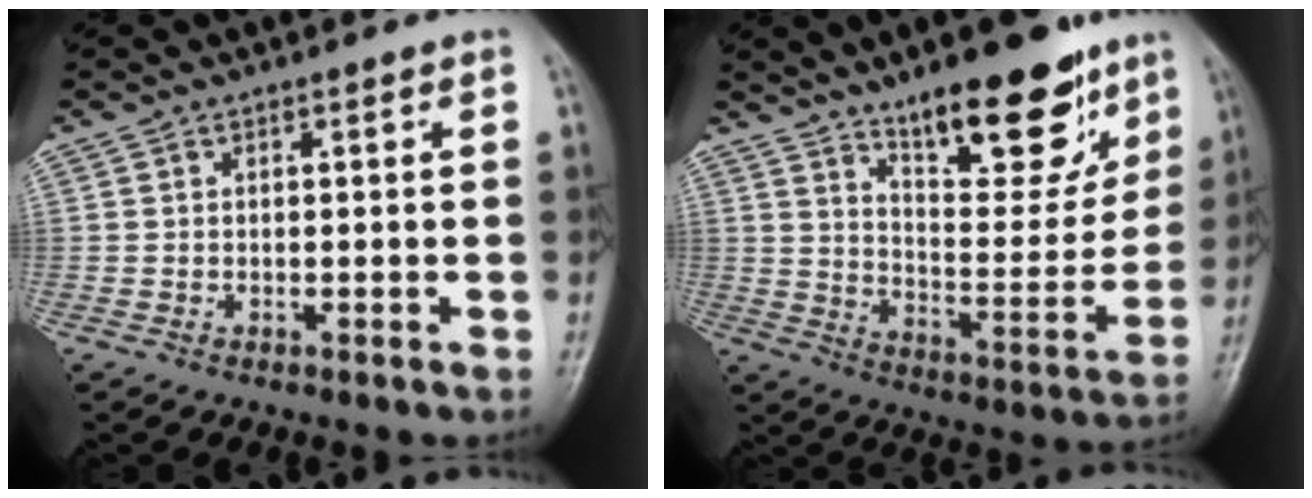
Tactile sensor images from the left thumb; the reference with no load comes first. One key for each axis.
{"total": 19.4, "fx": 12.7, "fy": 7.0, "fz": 13.0, "tx": -0.137, "ty": -0.081, "tz": 0.203}